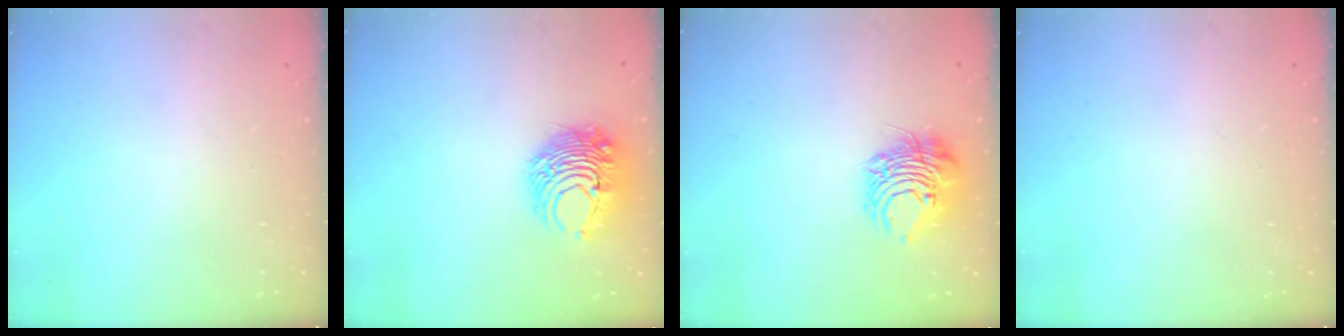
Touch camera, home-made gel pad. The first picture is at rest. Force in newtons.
{"total": 10.4, "press": 10.4, "slide": 0.7}
{"total": 8.7, "press": 8.6, "slide": 1.2}
{"total": 0.0}